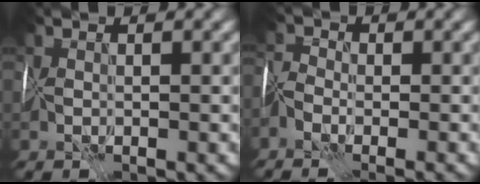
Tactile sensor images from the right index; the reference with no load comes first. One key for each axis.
{"total": 4.0, "fx": -2.8, "fy": 1.9, "fz": 2.2, "tx": -0.027, "ty": -0.006, "tz": -0.038}